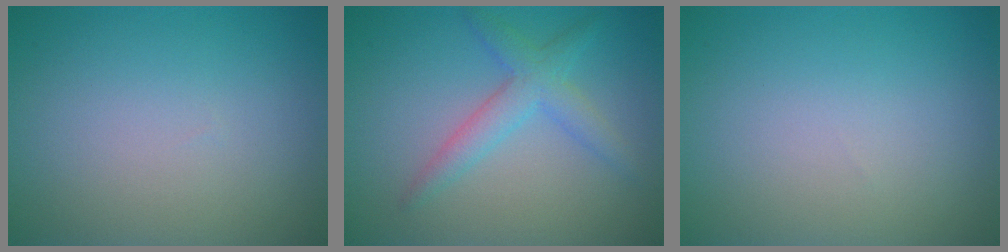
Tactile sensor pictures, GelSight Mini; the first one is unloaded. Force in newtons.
{"total": 3.1, "press": 3.1, "slide": 0.0}
{"total": 0.0}